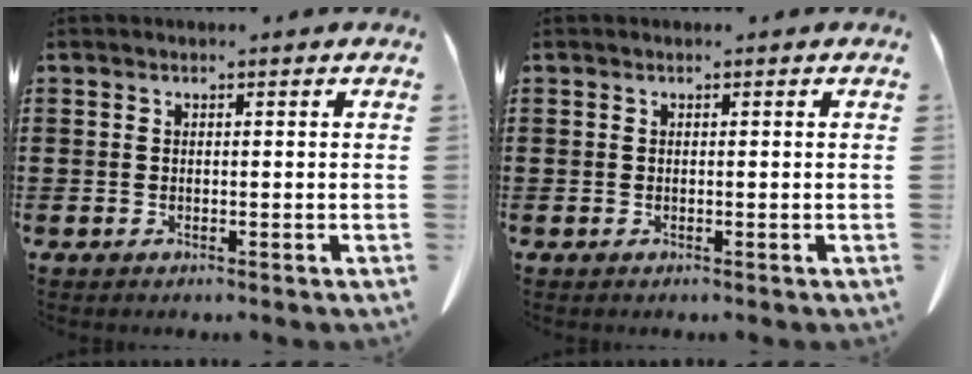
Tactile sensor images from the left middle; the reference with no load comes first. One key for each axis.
{"total": 0.0}